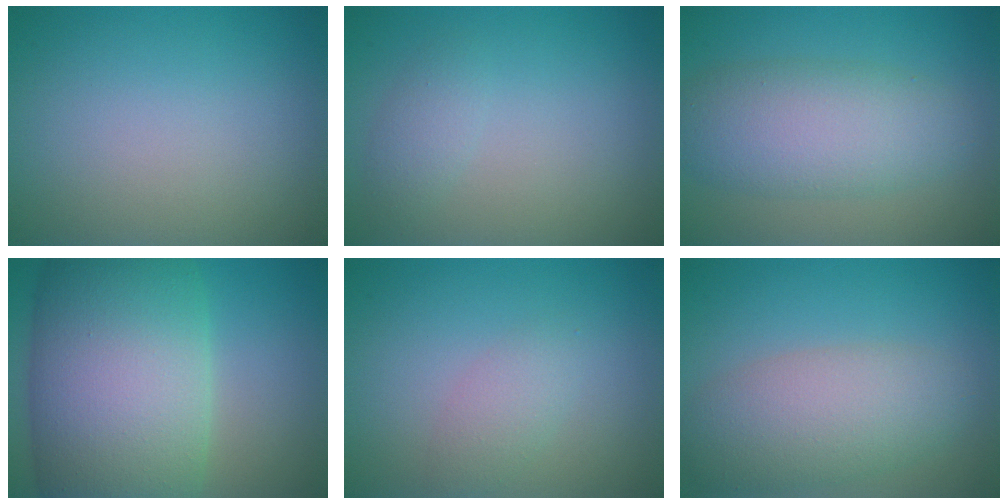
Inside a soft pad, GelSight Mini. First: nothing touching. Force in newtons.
{"total": 1.5, "press": 1.5, "slide": 0.1}
{"total": 6.2, "press": 6.2, "slide": 0.2}
{"total": 15.4, "press": 15.4, "slide": 0.4}
{"total": 1.8, "press": 1.8, "slide": 0.0}
{"total": 5.8, "press": 5.8, "slide": 0.1}